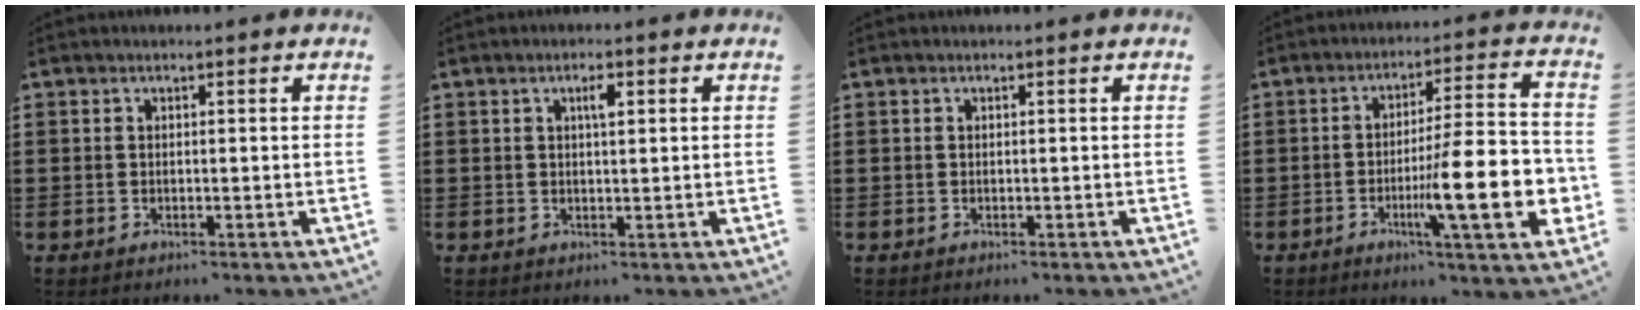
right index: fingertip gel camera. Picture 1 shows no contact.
{"total": 2.1, "force": [0.7, 0.6, 1.9], "torque": [-0.030, 0.003, 0.008]}
{"total": 0.0}
{"total": 15.7, "force": [-4.3, 3.2, 14.8], "torque": [-0.225, -0.005, -0.066]}